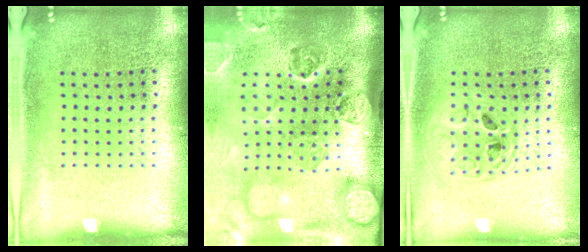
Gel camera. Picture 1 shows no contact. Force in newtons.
{"total": 4.8, "press": 3.5, "slide": 3.3}
{"total": 1.6, "press": 1.4, "slide": 0.8}